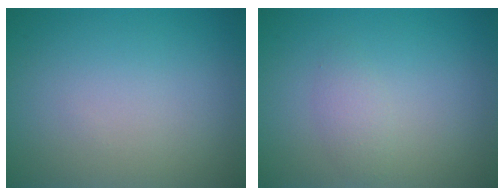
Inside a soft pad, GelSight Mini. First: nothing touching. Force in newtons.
{"total": 1.3, "press": 1.3, "slide": 0.1}